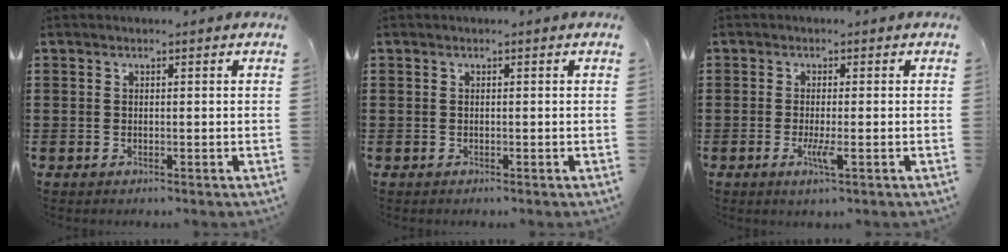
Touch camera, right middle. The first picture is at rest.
{"total": 0.0}
{"total": 2.9, "force": [-1.0, 0.2, 2.8], "torque": [-0.061, -0.011, -0.022]}